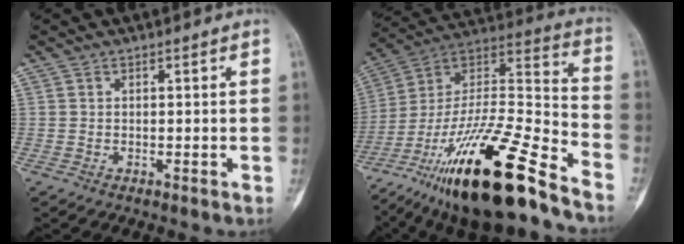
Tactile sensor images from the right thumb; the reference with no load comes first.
{"total": 28.7, "force": [-18.8, 6.1, 20.8], "torque": [-0.370, 0.057, -0.325]}